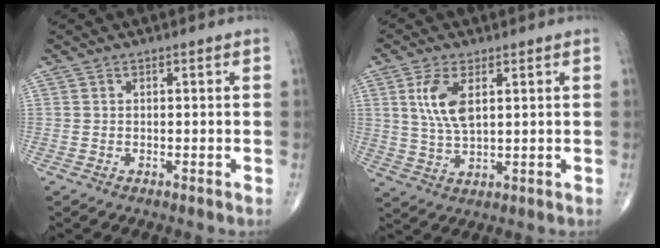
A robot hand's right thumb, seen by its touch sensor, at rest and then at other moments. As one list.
[{"total": 7.3, "force": [2.3, 3.2, 6.2], "torque": [-0.126, -0.013, 0.050]}]